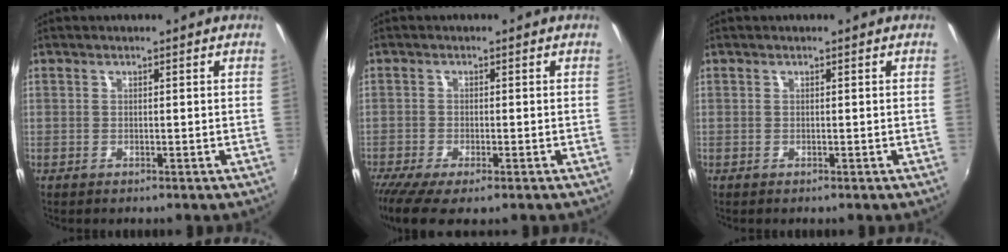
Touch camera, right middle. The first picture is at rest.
{"total": 7.1, "force": [-4.9, 1.7, 4.8], "torque": [-0.114, -0.036, -0.085]}
{"total": 0.0}